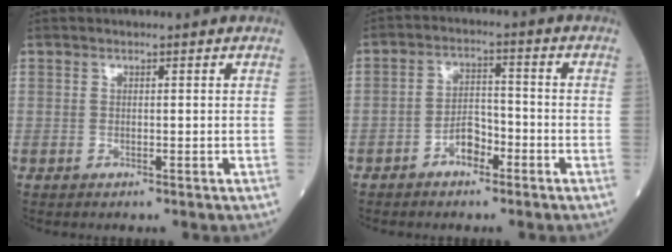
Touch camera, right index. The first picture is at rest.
{"total": 4.3, "force": [-2.5, 2.1, 2.7], "torque": [-0.047, 0.013, -0.048]}